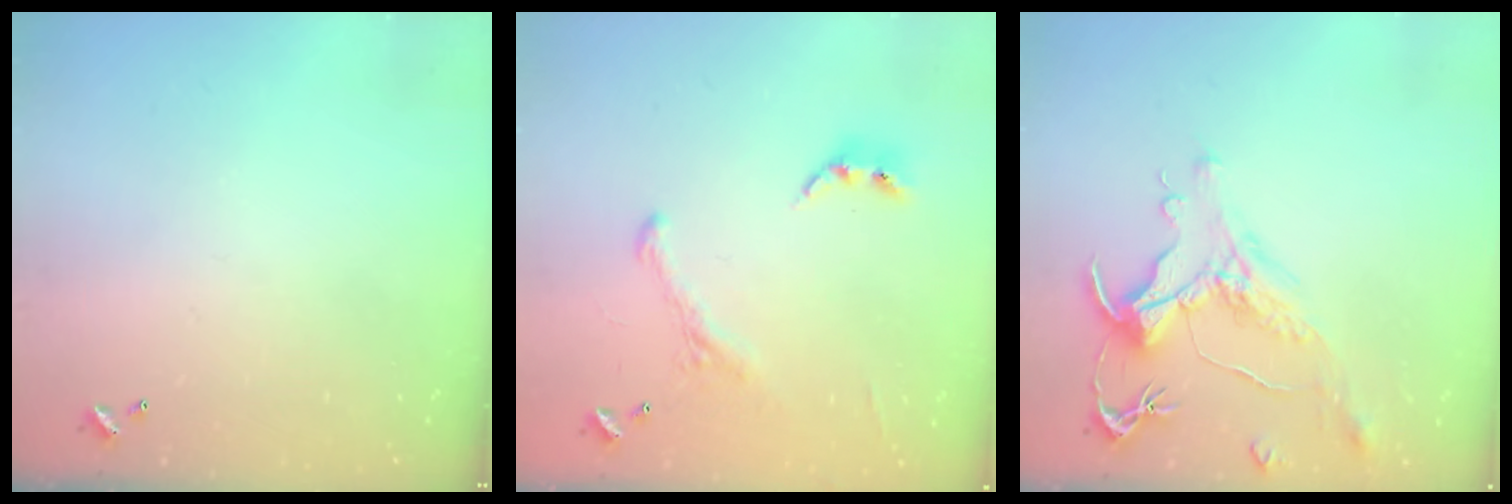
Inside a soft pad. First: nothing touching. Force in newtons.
{"total": 1.9, "press": 1.6, "slide": 1.0}
{"total": 1.8, "press": 1.2, "slide": 1.3}